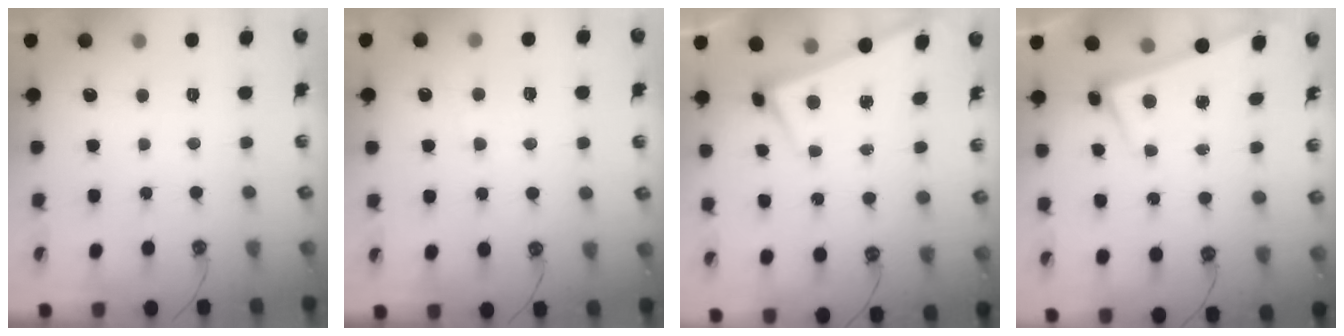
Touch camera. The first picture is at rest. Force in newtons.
{"total": 2.4, "press": 2.2, "slide": 1.0}
{"total": 2.8, "press": 2.8, "slide": 0.5}
{"total": 2.8, "press": 2.7, "slide": 0.4}